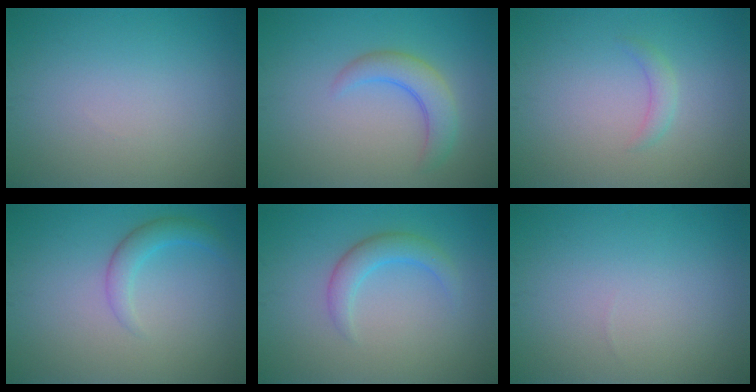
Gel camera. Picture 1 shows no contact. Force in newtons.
{"total": 3.3, "press": 3.3, "slide": 0.3}
{"total": 1.2, "press": 1.2, "slide": 0.1}
{"total": 2.2, "press": 2.2, "slide": 0.0}
{"total": 2.6, "press": 2.6, "slide": 0.0}
{"total": 0.0}